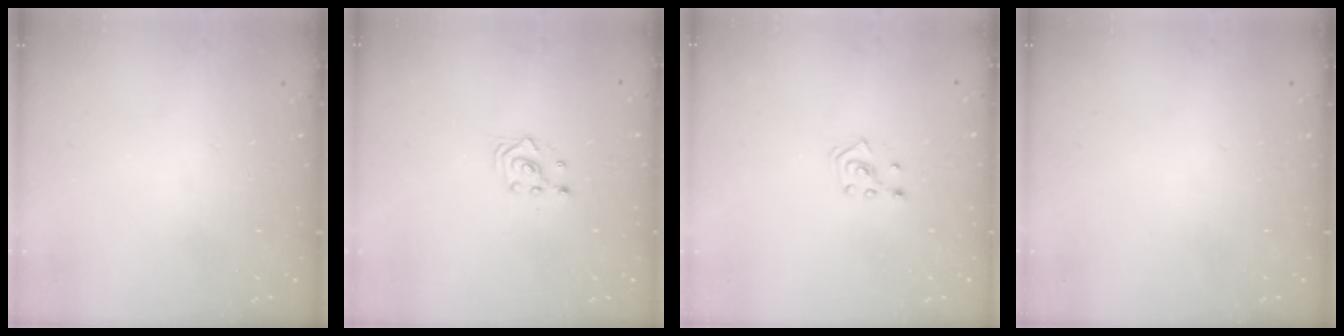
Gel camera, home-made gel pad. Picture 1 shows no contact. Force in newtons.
{"total": 2.5, "press": 2.5, "slide": 0.3}
{"total": 2.8, "press": 2.7, "slide": 0.7}
{"total": 0.0}